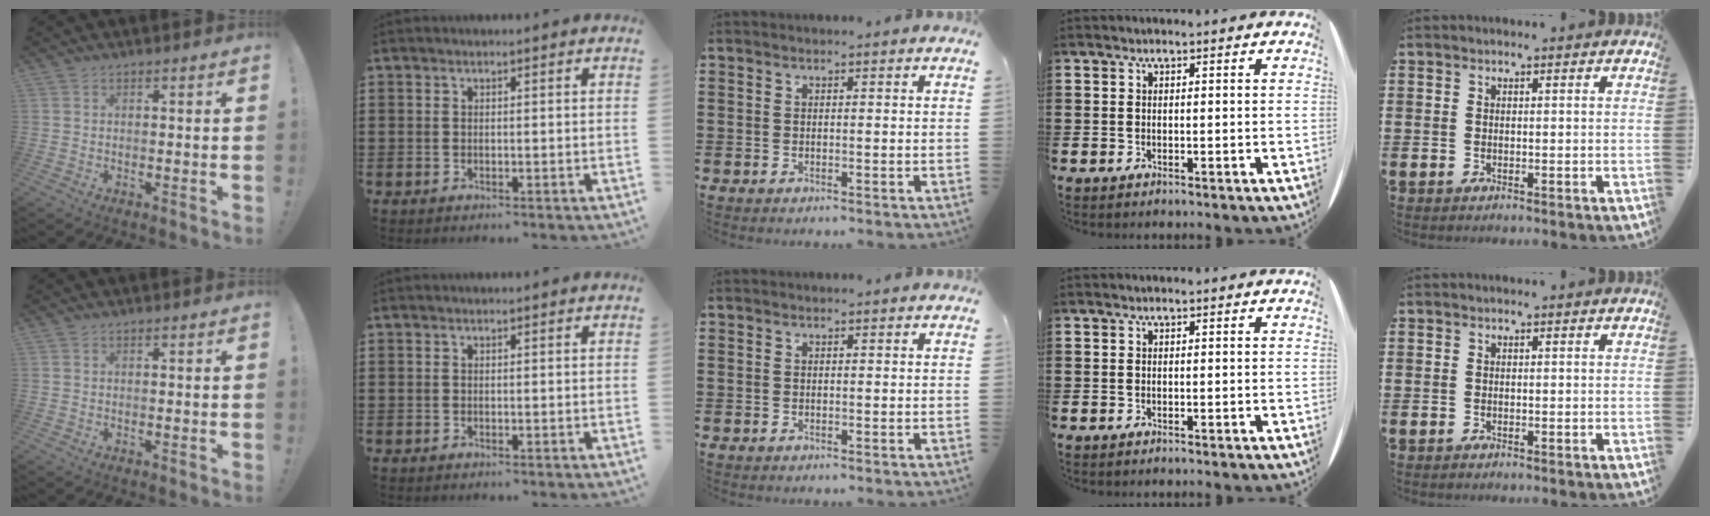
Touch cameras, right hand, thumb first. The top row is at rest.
{}